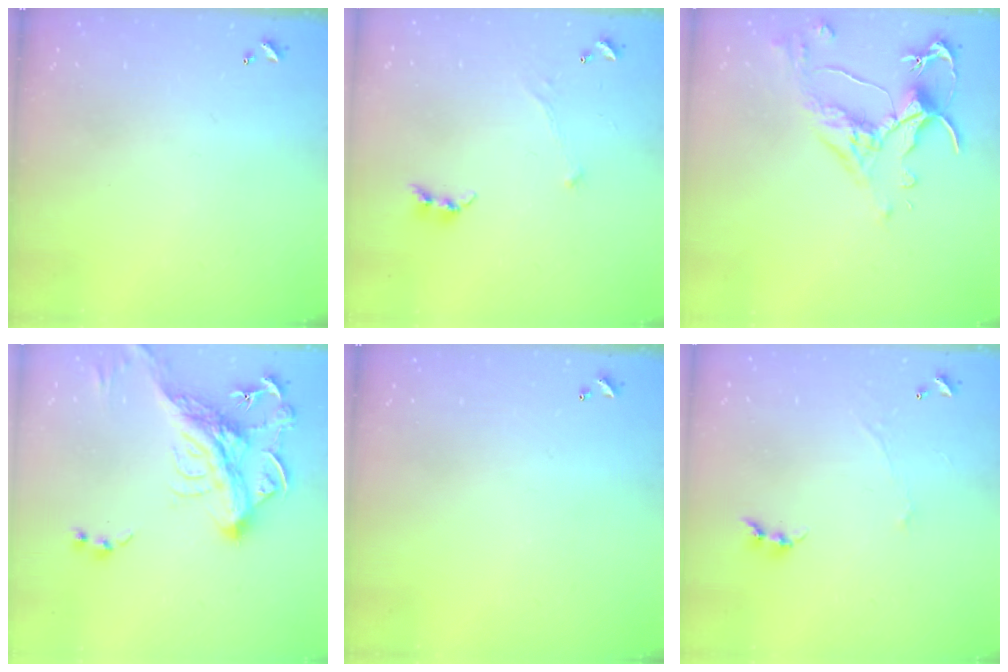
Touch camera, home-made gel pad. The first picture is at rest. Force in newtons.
{"total": 0.0}
{"total": 2.6, "press": 2.2, "slide": 1.3}
{"total": 8.0, "press": 7.8, "slide": 1.3}
{"total": 0.0}
{"total": 1.3, "press": 1.2, "slide": 0.5}